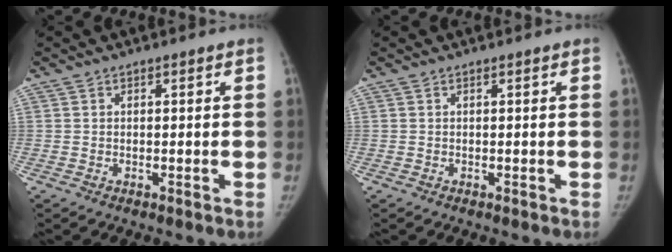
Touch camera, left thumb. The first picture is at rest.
{"total": 0.0}